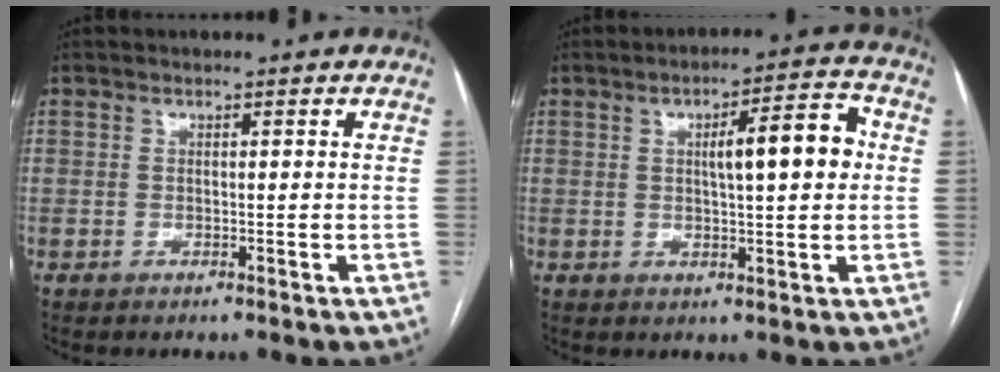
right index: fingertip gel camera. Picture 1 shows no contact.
{"total": 8.5, "force": [1.3, 1.6, 8.3], "torque": [-0.121, 0.021, 0.020]}